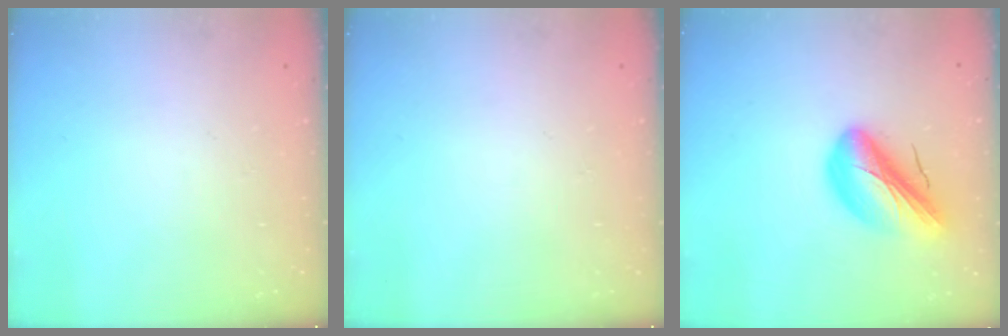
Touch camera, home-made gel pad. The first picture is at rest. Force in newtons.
{"total": 0.0}
{"total": 13.0, "press": 12.5, "slide": 3.7}